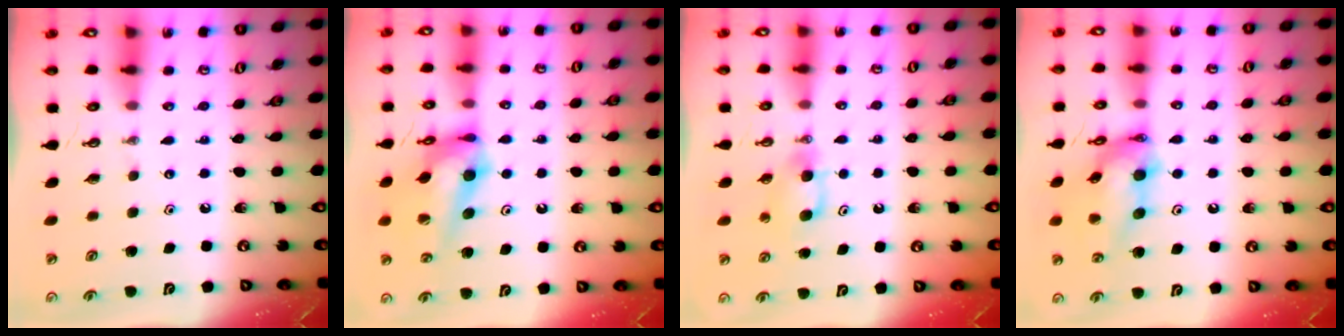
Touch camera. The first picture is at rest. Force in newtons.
{"total": 14.3, "press": 14.3, "slide": 1.1}
{"total": 5.2, "press": 5.2, "slide": 0.2}
{"total": 15.5, "press": 15.4, "slide": 1.7}